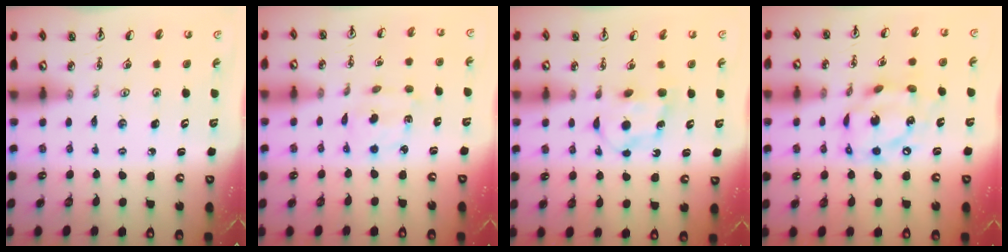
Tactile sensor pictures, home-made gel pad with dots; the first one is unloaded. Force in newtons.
{"total": 2.7, "press": 2.6, "slide": 0.6}
{"total": 6.4, "press": 6.3, "slide": 0.6}
{"total": 14.0, "press": 13.9, "slide": 1.6}